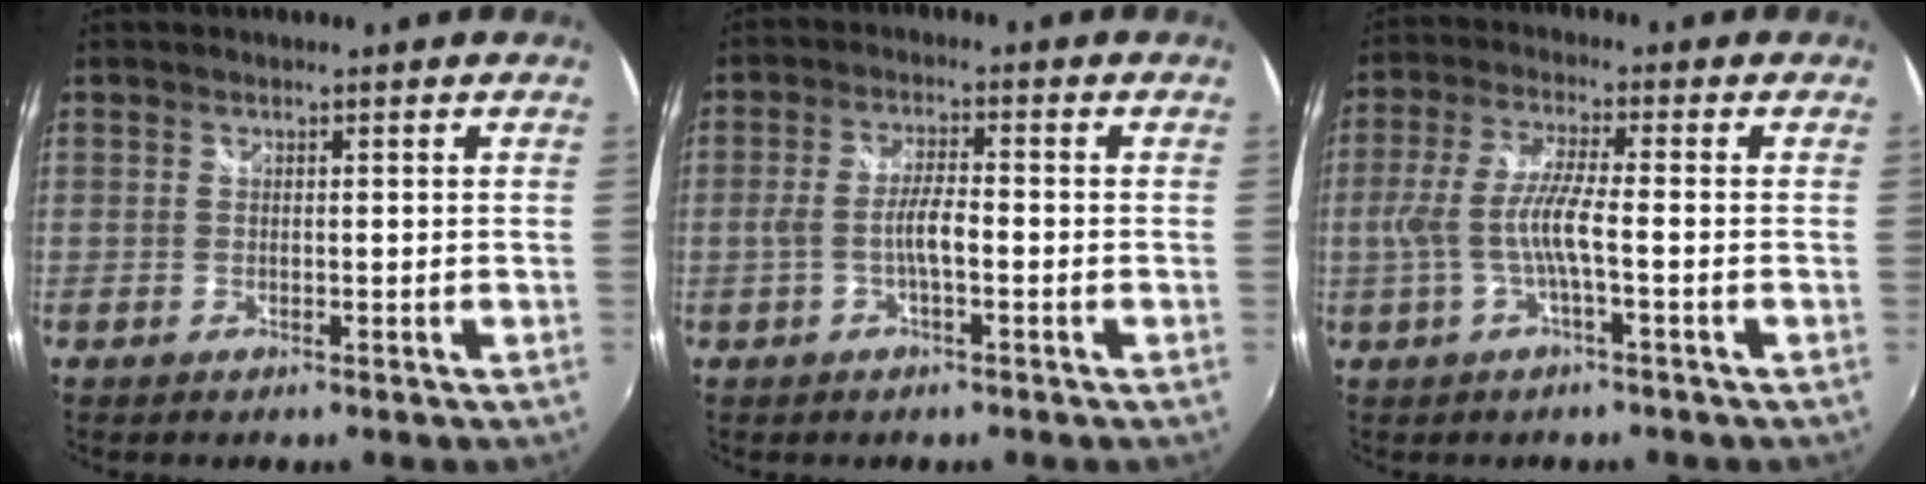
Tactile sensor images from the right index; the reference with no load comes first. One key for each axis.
{"total": 4.5, "fx": -1.4, "fy": 0.8, "fz": 4.2, "tx": -0.087, "ty": 0.006, "tz": -0.025}
{"total": 7.5, "fx": -1.8, "fy": 0.7, "fz": 7.3, "tx": -0.155, "ty": -0.001, "tz": -0.031}